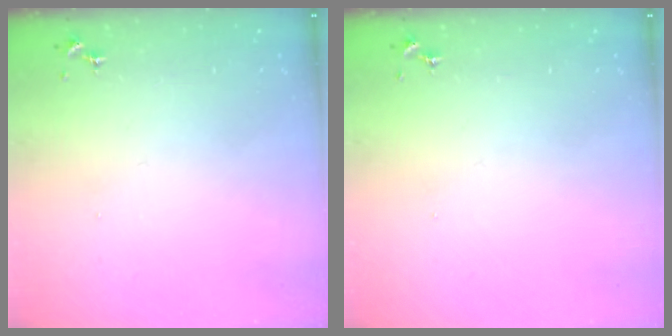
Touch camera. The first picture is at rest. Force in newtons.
{"total": 0.0}